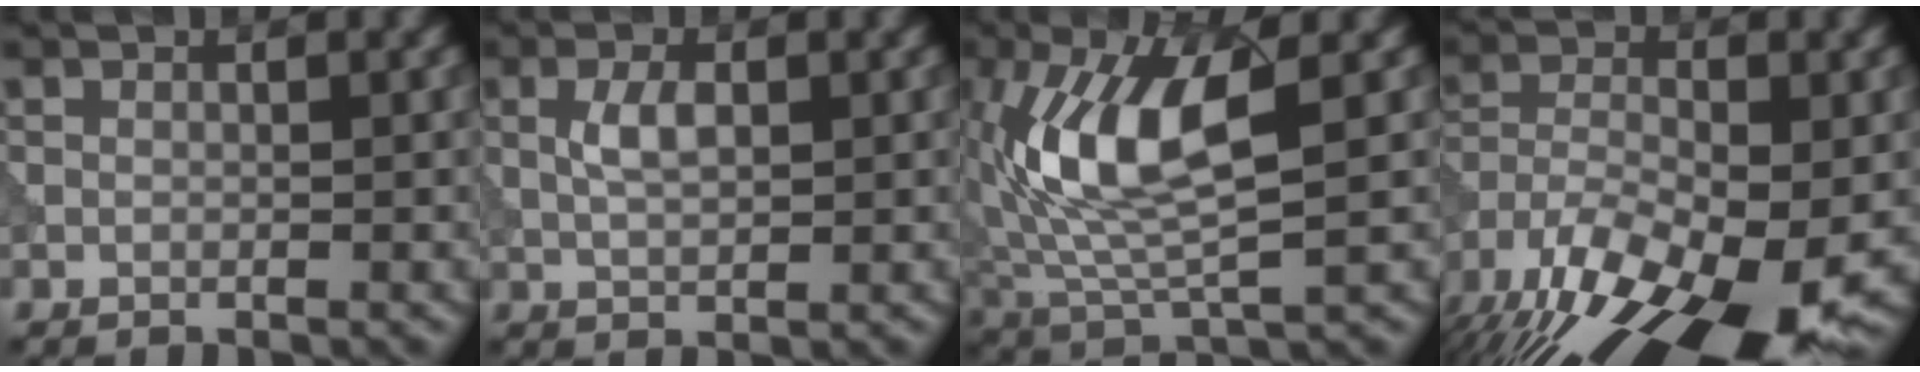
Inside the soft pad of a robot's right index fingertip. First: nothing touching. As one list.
[{"total": 2.4, "force": [0.3, 1.1, 2.1], "torque": [-0.048, 0.001, 0.007]}, {"total": 9.2, "force": [1.6, 3.3, 8.4], "torque": [-0.176, 0.003, 0.030]}, {"total": 15.1, "force": [-9.2, 5.8, 10.4], "torque": [-0.195, -0.023, -0.152]}]